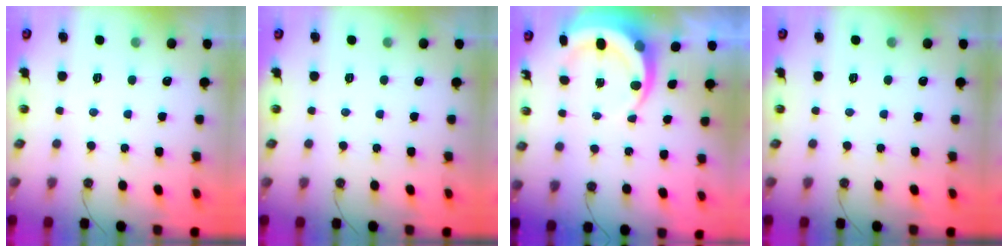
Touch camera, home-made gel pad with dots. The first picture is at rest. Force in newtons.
{"total": 0.0}
{"total": 6.8, "press": 6.8, "slide": 0.8}
{"total": 0.0}